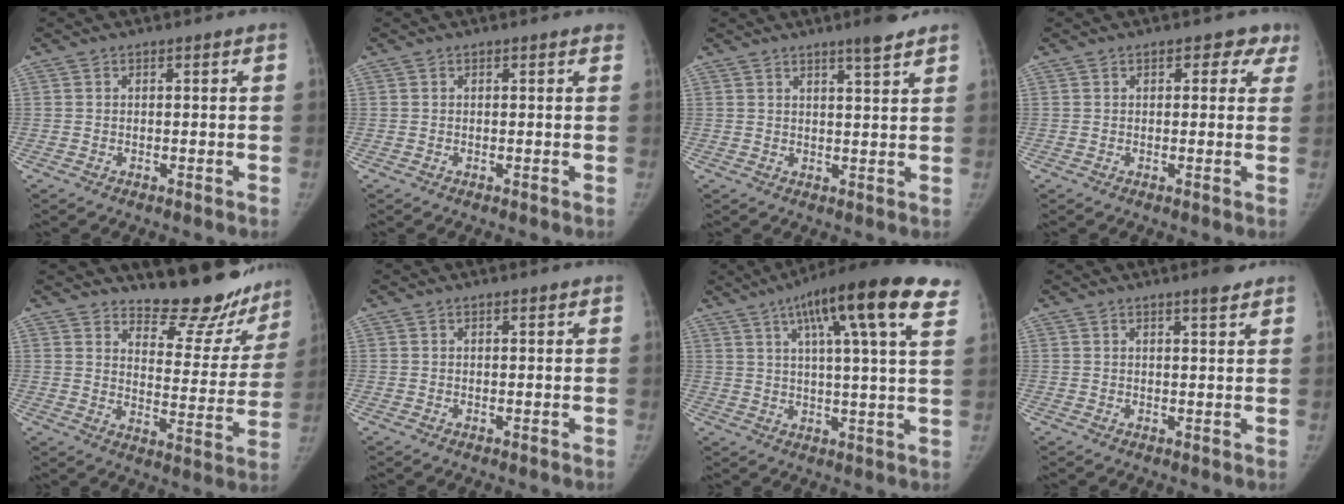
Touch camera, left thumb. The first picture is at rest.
{"total": 0.6, "force": [0.5, 0.2, 0.2], "torque": [-0.001, 0.000, 0.001]}
{"total": 4.4, "force": [3.4, 0.3, 2.8], "torque": [-0.037, -0.025, 0.049]}
{"total": 4.0, "force": [2.3, 2.6, 1.9], "torque": [0.019, -0.003, 0.018]}
{"total": 17.2, "force": [15.8, 5.4, 4.3], "torque": [0.000, -0.144, 0.197]}
{"total": 0.5, "force": [0.4, 0.2, 0.1], "torque": [-0.005, -0.004, 0.006]}
{"total": 19.6, "force": [10.3, 3.4, 16.3], "torque": [-0.232, -0.009, 0.140]}
{"total": 2.6, "force": [2.1, 0.4, 1.6], "torque": [-0.020, -0.014, 0.029]}